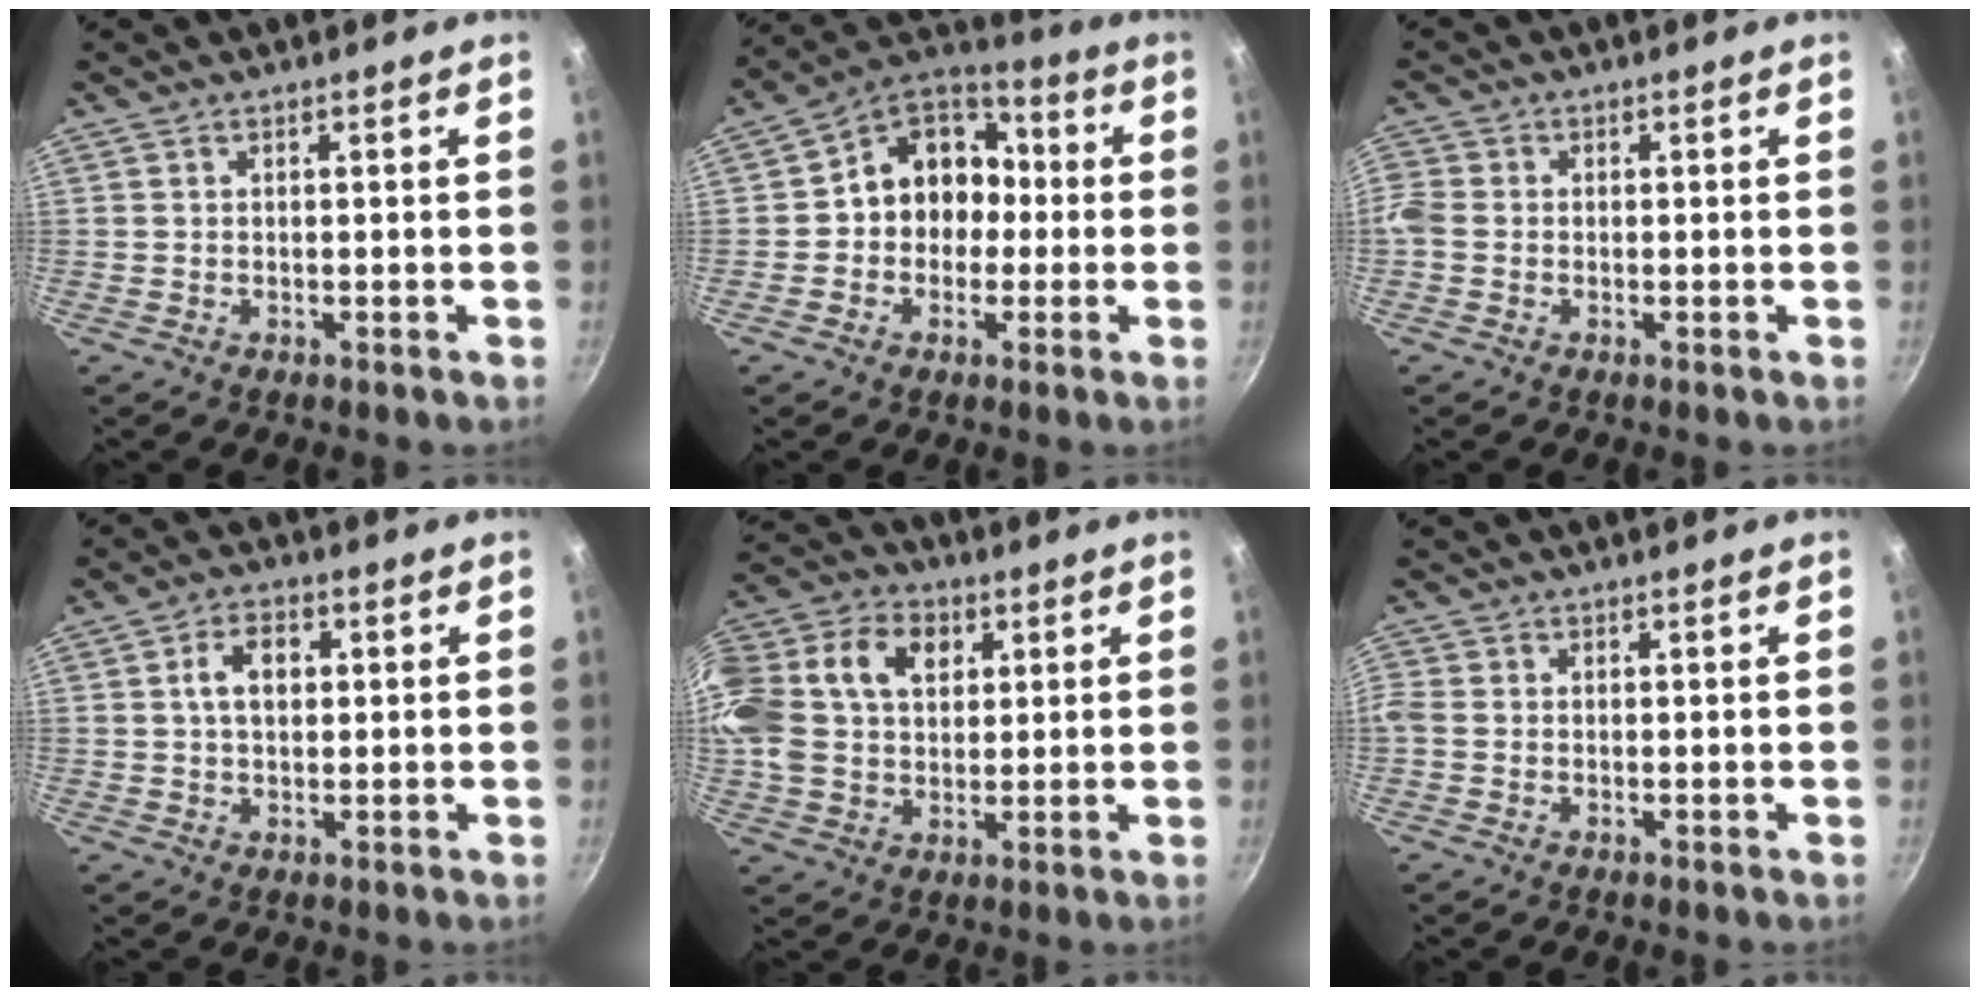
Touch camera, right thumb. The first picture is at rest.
{"total": 12.4, "force": [-0.8, 10.7, 6.2], "torque": [-0.041, 0.043, -0.033]}
{"total": 3.6, "force": [-0.8, 3.0, 1.8], "torque": [-0.041, 0.006, -0.029]}
{"total": 5.8, "force": [1.0, 3.9, 4.2], "torque": [-0.057, 0.009, 0.013]}
{"total": 23.6, "force": [5.8, 17.5, 14.8], "torque": [-0.327, 0.038, 0.089]}
{"total": 2.4, "force": [-0.4, 2.0, 1.3], "torque": [-0.030, 0.004, -0.015]}